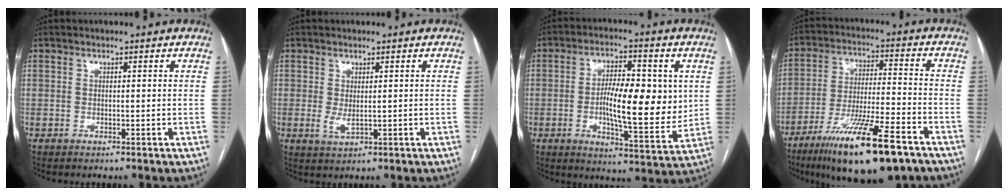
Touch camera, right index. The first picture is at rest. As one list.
[{"total": 2.0, "force": [0.2, 0.7, 1.8], "torque": [-0.037, -0.003, 0.012]}, {"total": 13.0, "force": [0.4, 3.8, 12.5], "torque": [-0.203, -0.001, 0.006]}, {"total": 17.9, "force": [-11.7, 2.1, 13.4], "torque": [-0.223, -0.035, -0.200]}]